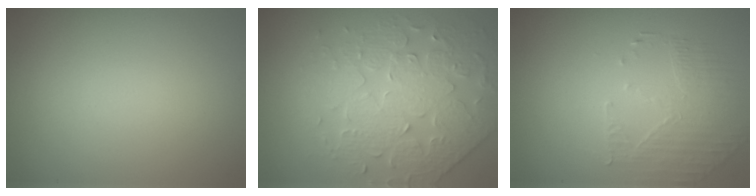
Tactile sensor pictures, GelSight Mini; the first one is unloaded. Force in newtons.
{"total": 4.6, "press": 4.6, "slide": 0.5}
{"total": 1.9, "press": 1.5, "slide": 1.2}